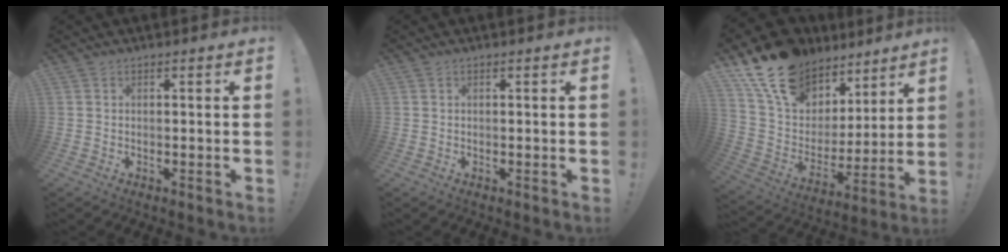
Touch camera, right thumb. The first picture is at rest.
{"total": 0.0}
{"total": 19.2, "force": [14.5, 10.6, 6.7], "torque": [-0.120, -0.100, 0.279]}